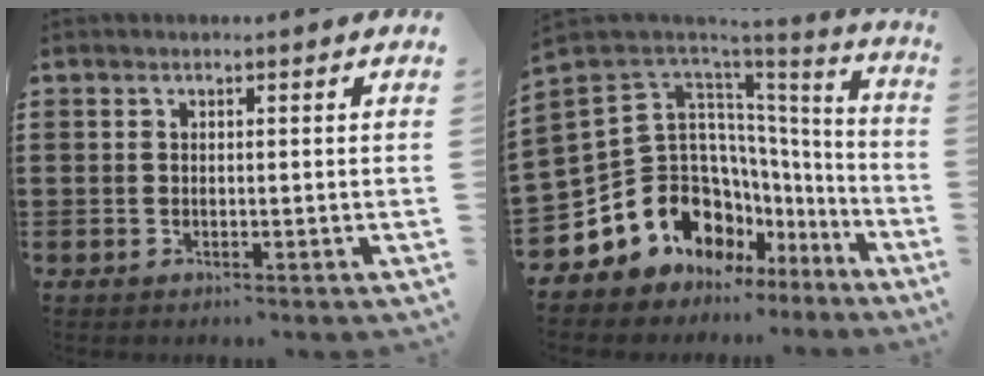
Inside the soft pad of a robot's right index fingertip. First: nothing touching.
{"total": 14.2, "force": [-4.4, 11.5, 7.0], "torque": [-0.187, -0.016, -0.065]}